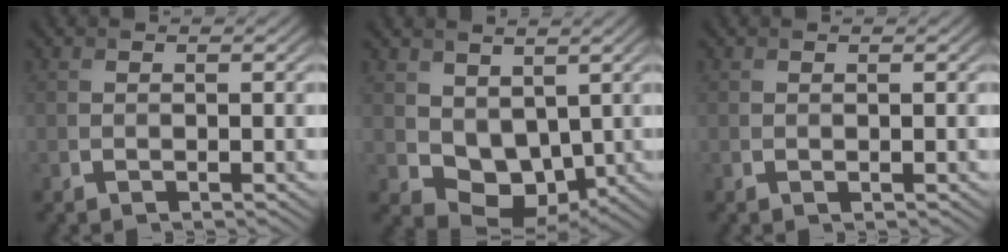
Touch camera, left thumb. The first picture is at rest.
{"total": 6.7, "force": [1.8, 4.8, 4.3], "torque": [-0.094, -0.018, 0.036]}
{"total": 0.0}